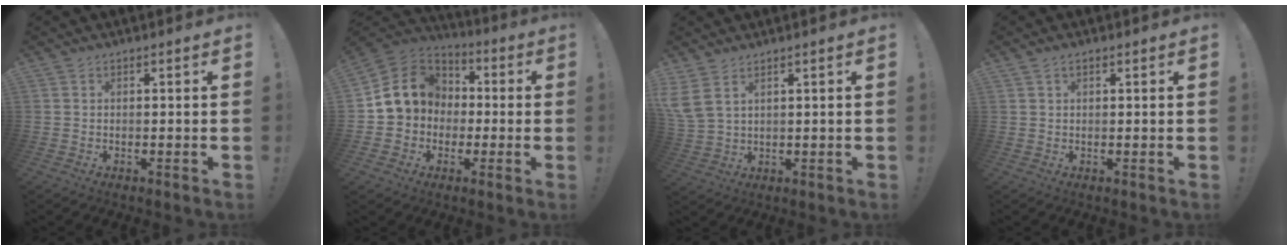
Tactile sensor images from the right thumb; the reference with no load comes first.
{"total": 13.3, "force": [1.7, 11.8, 5.9], "torque": [-0.082, 0.007, 0.045]}
{"total": 6.0, "force": [3.8, 2.7, 3.7], "torque": [-0.085, -0.012, 0.078]}
{"total": 1.5, "force": [0.9, 0.8, 0.9], "torque": [-0.013, 0.000, 0.014]}